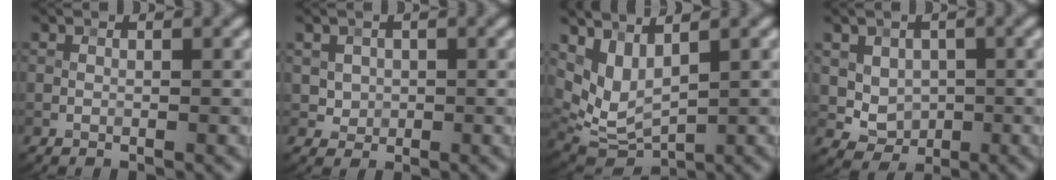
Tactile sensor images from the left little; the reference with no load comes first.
{"total": 2.0, "force": [0.5, 1.7, 0.8], "torque": [-0.014, -0.004, 0.019]}
{"total": 4.3, "force": [2.1, 2.2, 3.1], "torque": [-0.070, -0.015, 0.052]}
{"total": 2.8, "force": [0.4, 2.4, 1.4], "torque": [-0.021, -0.008, 0.010]}